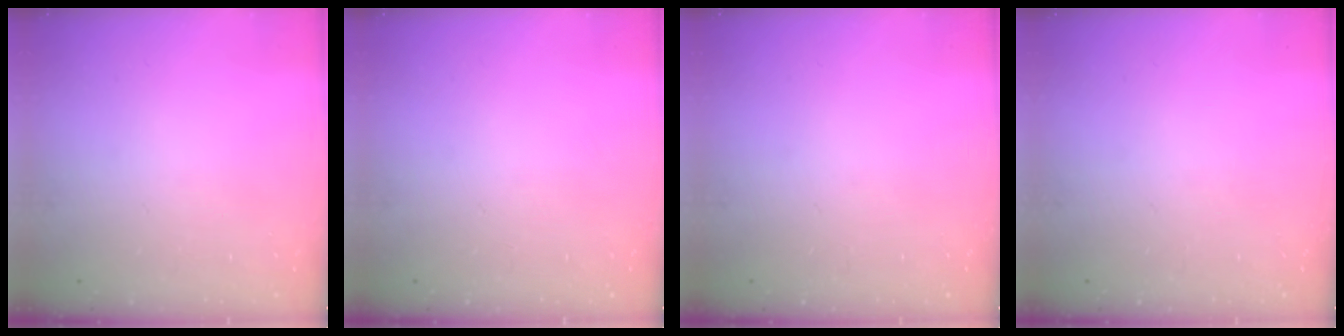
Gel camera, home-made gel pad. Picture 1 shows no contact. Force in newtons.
{"total": 0.0}
{"total": 0.0}
{"total": 0.0}